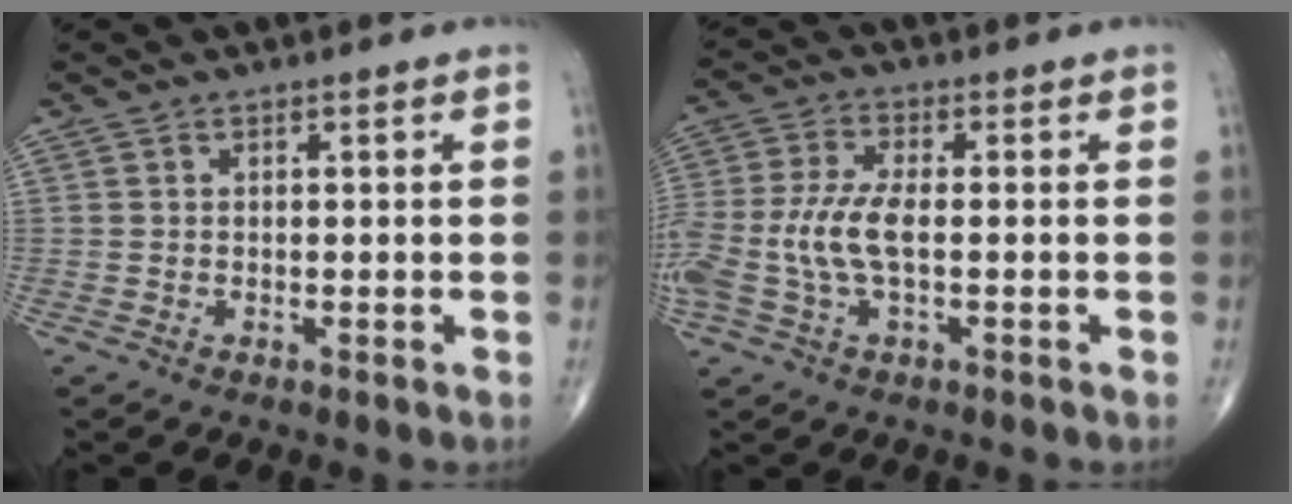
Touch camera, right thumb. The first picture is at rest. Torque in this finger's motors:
{"motor_torque": [0.43, 0.14, 0.79, 0.25, 0.18]}